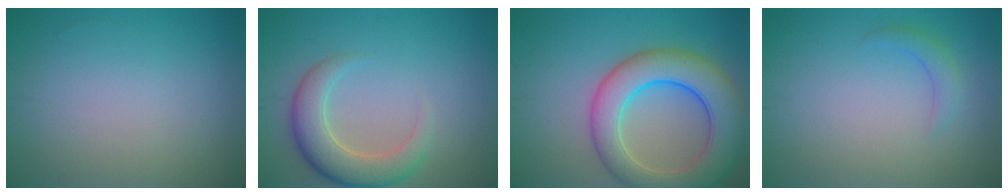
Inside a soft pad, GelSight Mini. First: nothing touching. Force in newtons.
{"total": 5.2, "press": 5.2, "slide": 0.3}
{"total": 9.0, "press": 9.0, "slide": 0.2}
{"total": 1.6, "press": 1.6, "slide": 0.0}